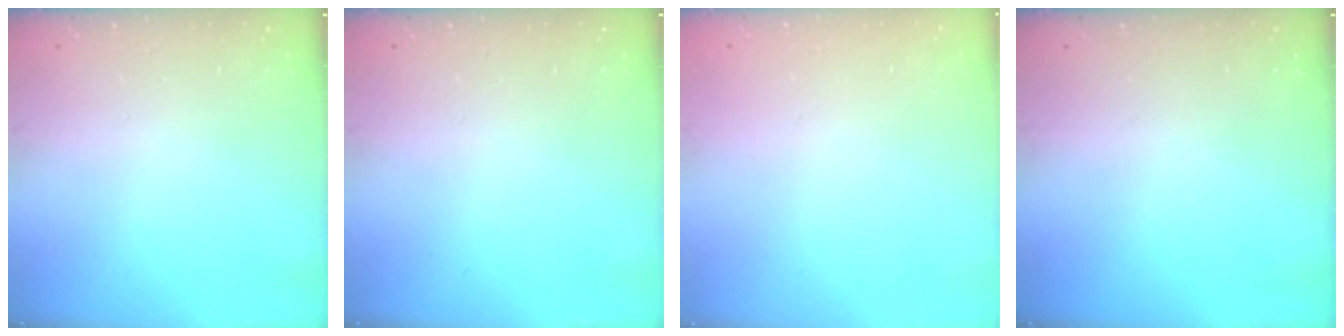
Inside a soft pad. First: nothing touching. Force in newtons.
{"total": 0.0}
{"total": 0.0}
{"total": 0.0}